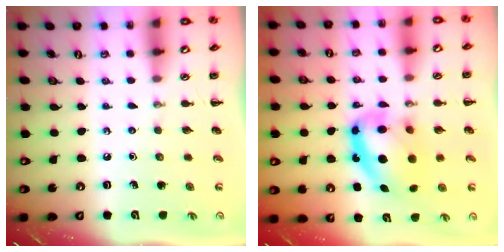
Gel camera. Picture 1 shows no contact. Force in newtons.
{"total": 12.7, "press": 12.3, "slide": 3.0}